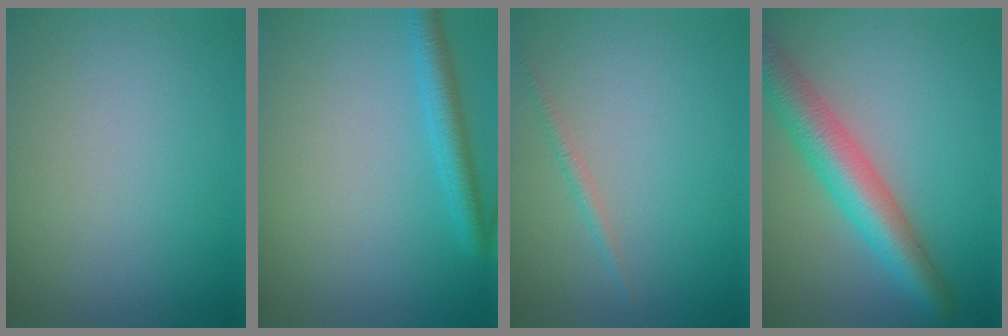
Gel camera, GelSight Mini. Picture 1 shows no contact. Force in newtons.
{"total": 2.8, "press": 2.8, "slide": 0.1}
{"total": 1.0, "press": 1.0, "slide": 0.1}
{"total": 6.3, "press": 6.3, "slide": 0.1}